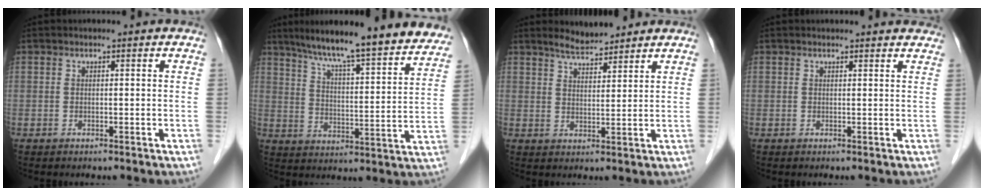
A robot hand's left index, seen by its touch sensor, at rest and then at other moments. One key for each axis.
{"total": 22.6, "fx": 19.7, "fy": 2.2, "fz": 10.8, "tx": -0.161, "ty": -0.011, "tz": 0.265}
{"total": 4.5, "fx": 4.2, "fy": 0.9, "fz": 1.3, "tx": -0.031, "ty": 0.008, "tz": 0.078}
{"total": 5.4, "fx": 5.2, "fy": 0.9, "fz": 1.1, "tx": -0.005, "ty": 0.011, "tz": 0.044}